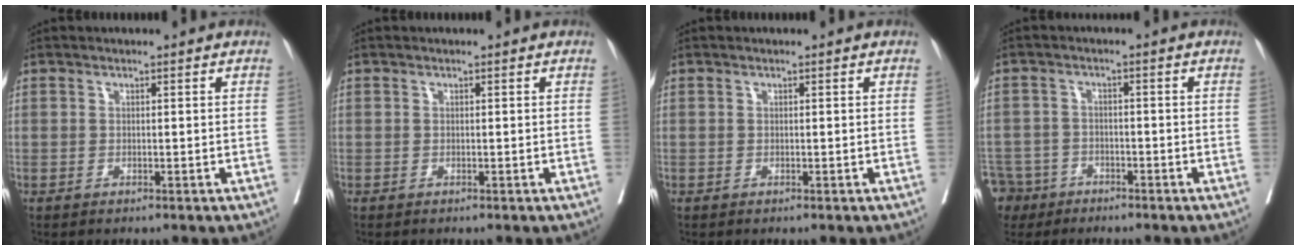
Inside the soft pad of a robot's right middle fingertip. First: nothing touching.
{"total": 0.0}
{"total": 0.0}
{"total": 7.8, "force": [-5.5, 5.4, 1.0], "torque": [-0.041, -0.006, -0.098]}